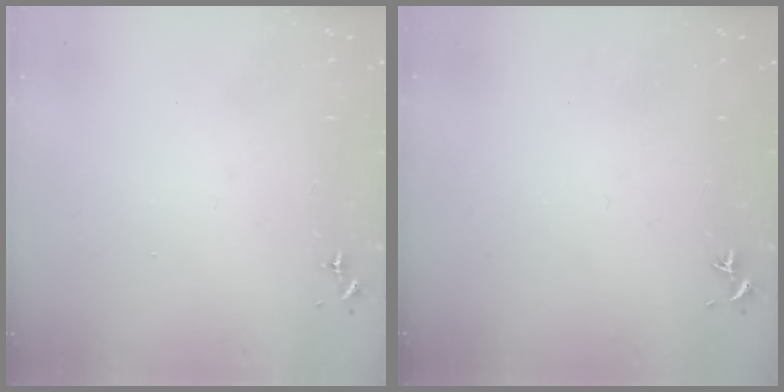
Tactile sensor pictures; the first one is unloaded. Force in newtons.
{"total": 0.0}